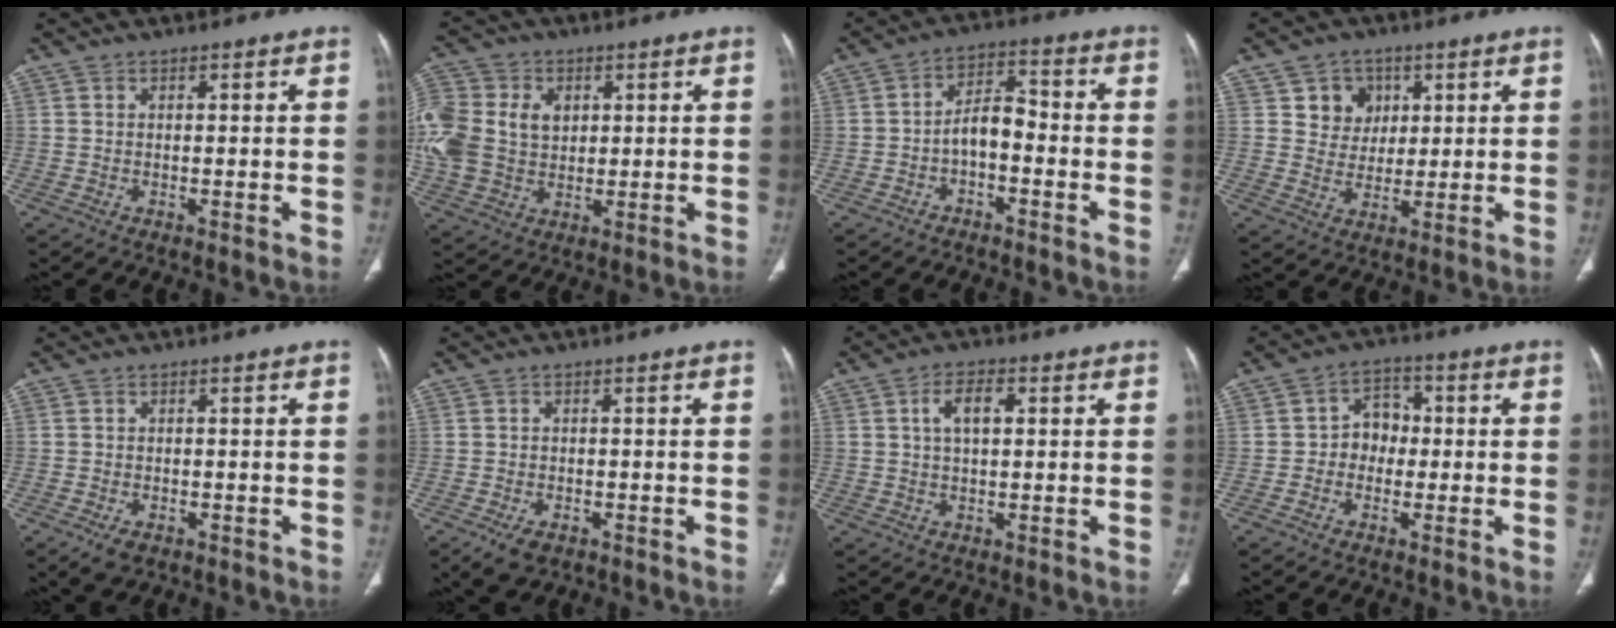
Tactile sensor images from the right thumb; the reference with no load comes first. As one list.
[{"total": 21.8, "force": [3.5, 17.2, 13.0], "torque": [-0.332, 0.033, 0.080]}, {"total": 5.8, "force": [-2.1, 3.1, 4.4], "torque": [-0.068, 0.041, -0.044]}, {"total": 6.6, "force": [2.5, 6.0, 1.3], "torque": [0.015, -0.005, 0.042]}, {"total": 3.5, "force": [-2.0, 2.0, 2.0], "torque": [-0.036, 0.000, -0.027]}, {"total": 4.8, "force": [-2.8, 2.8, 2.7], "torque": [-0.048, 0.001, -0.042]}, {"total": 4.8, "force": [1.1, 2.3, 4.1], "torque": [-0.073, 0.002, 0.017]}, {"total": 5.6, "force": [-0.7, 4.8, 2.9], "torque": [-0.013, 0.025, -0.025]}]